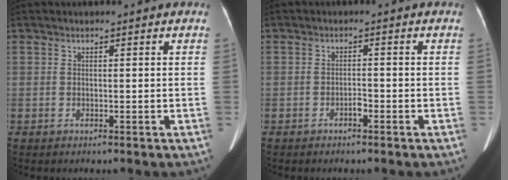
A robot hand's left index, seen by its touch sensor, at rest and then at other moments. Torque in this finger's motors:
{"motor_torque": [-0.10, -0.03, 0.00, -0.01]}